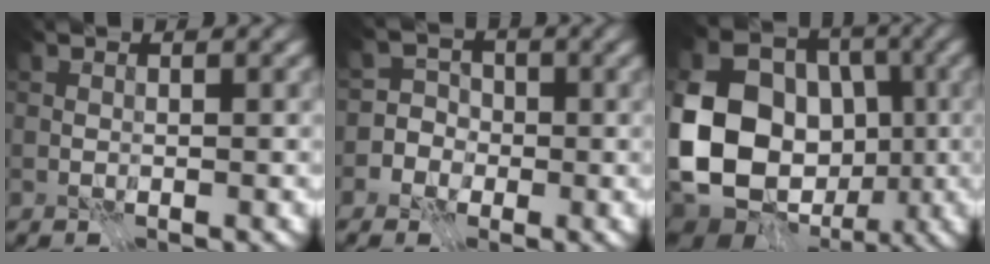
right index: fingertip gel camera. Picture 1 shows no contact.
{"total": 4.6, "force": [-2.1, 4.1, 0.5], "torque": [0.021, 0.016, -0.067]}
{"total": 13.7, "force": [-2.8, 10.6, 8.3], "torque": [-0.169, 0.001, -0.056]}